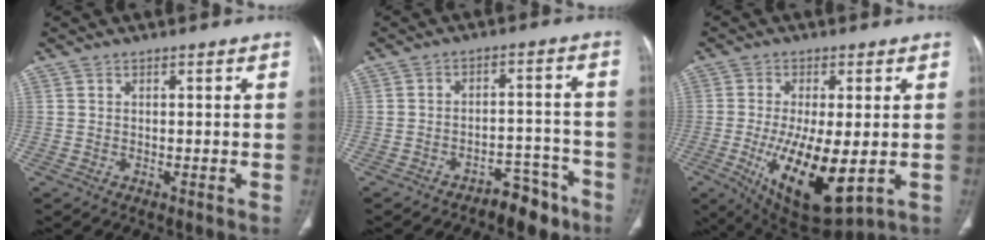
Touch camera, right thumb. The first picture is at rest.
{"total": 7.5, "force": [-5.8, 3.7, 2.9], "torque": [-0.015, 0.066, -0.083]}
{"total": 15.7, "force": [-3.3, 5.9, 14.2], "torque": [-0.253, -0.026, -0.035]}